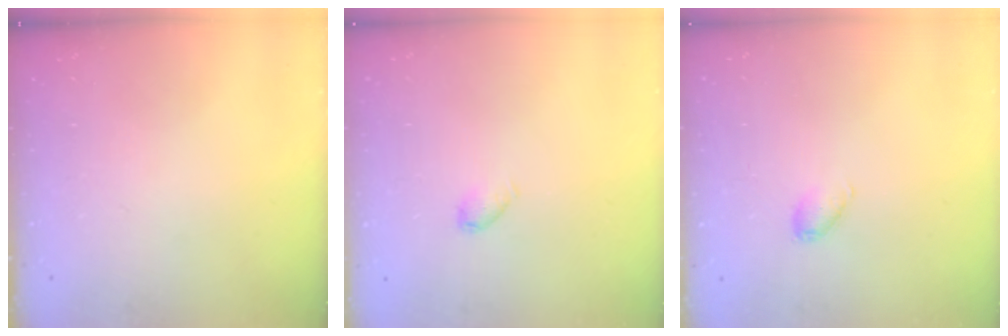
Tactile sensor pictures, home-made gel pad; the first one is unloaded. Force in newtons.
{"total": 3.4, "press": 3.3, "slide": 0.6}
{"total": 5.2, "press": 5.1, "slide": 1.1}